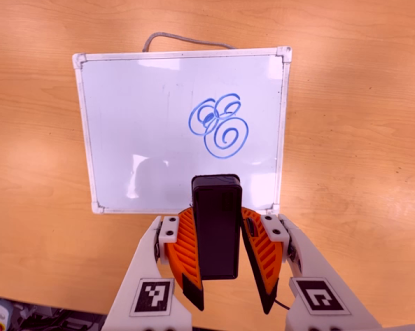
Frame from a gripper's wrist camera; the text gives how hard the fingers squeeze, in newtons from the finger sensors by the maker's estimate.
{"total": 6.0, "left": 5.8, "right": 6.3}